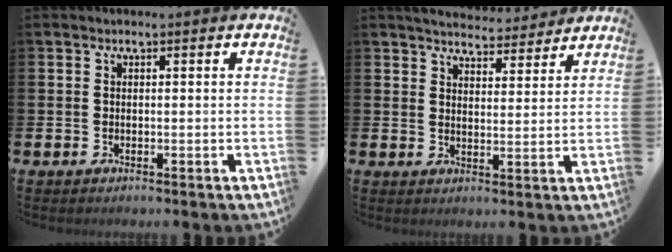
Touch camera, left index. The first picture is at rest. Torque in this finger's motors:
{"motor_torque": [0.94, -1.19, 0.08, 0.07]}